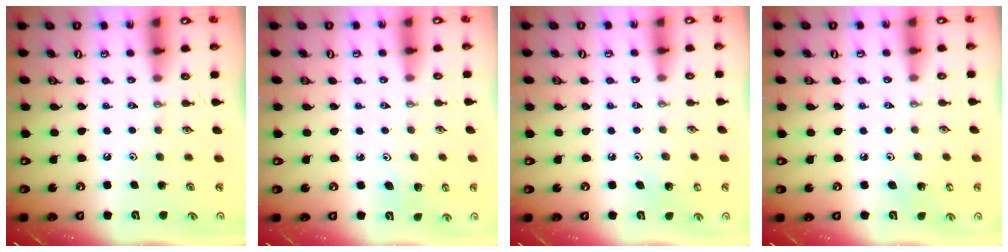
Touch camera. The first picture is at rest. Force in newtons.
{"total": 2.9, "press": 2.8, "slide": 0.8}
{"total": 5.5, "press": 5.5, "slide": 0.4}
{"total": 2.8, "press": 2.8, "slide": 0.2}